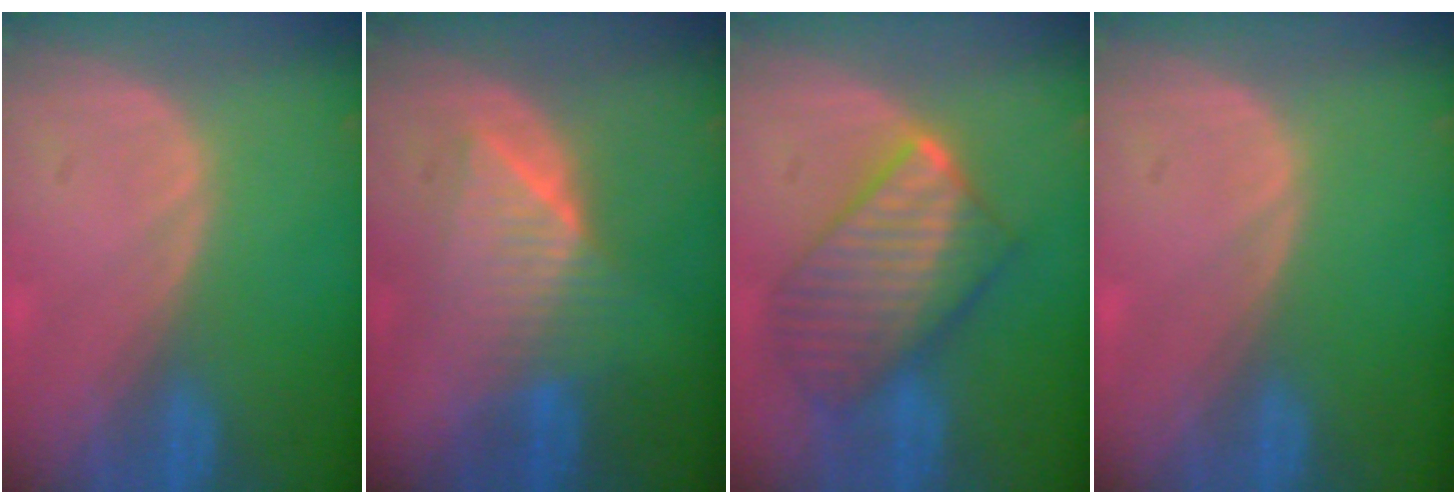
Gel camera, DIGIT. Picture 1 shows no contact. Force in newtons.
{"total": 6.4, "press": 6.3, "slide": 1.2}
{"total": 10.1, "press": 10.1, "slide": 0.8}
{"total": 0.0}